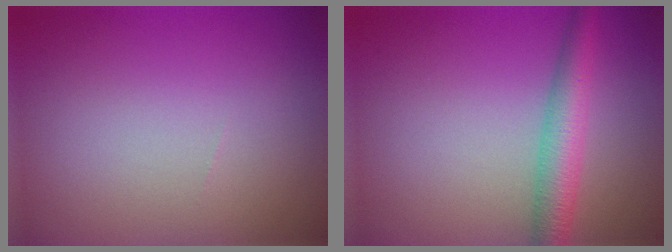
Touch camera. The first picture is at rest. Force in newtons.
{"total": 4.0, "press": 4.0, "slide": 0.1}